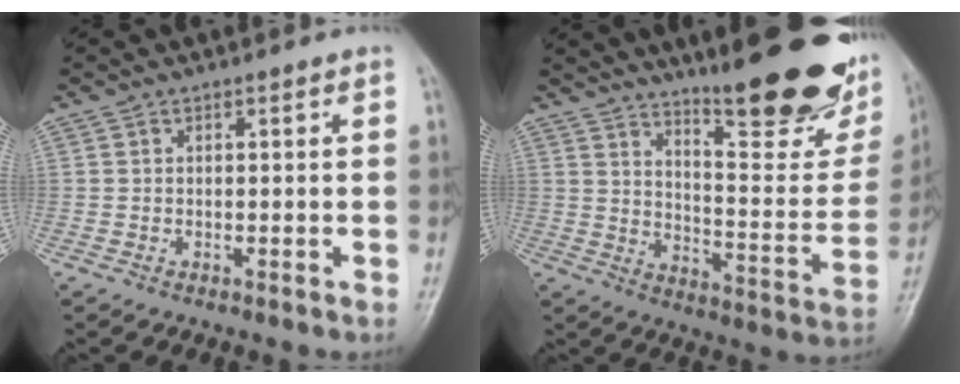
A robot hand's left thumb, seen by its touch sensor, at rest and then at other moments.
{"total": 26.6, "force": [18.6, 7.2, 17.6], "torque": [-0.207, -0.107, 0.259]}